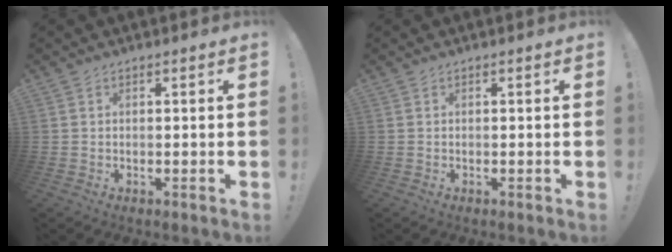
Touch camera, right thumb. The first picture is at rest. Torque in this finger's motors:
{"motor_torque": [0.00, 0.00, 0.01, 0.01, 0.00]}